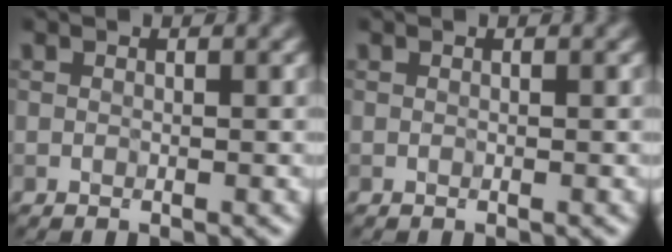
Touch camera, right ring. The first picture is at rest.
{"total": 0.0}